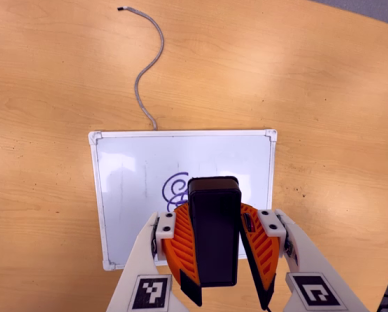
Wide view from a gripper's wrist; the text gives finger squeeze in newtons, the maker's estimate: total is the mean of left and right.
{"total": 10.8, "left": 10.4, "right": 11.3}